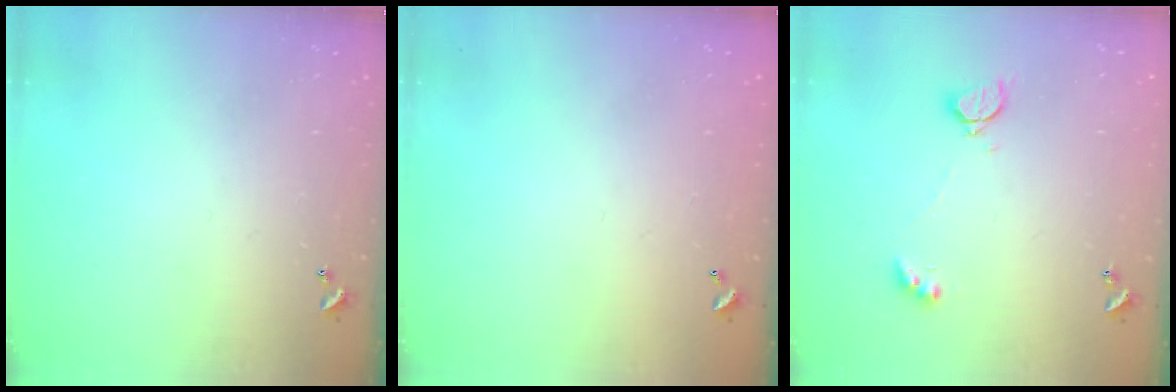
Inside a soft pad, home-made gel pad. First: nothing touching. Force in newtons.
{"total": 2.7, "press": 2.7, "slide": 0.1}
{"total": 2.1, "press": 2.0, "slide": 0.5}